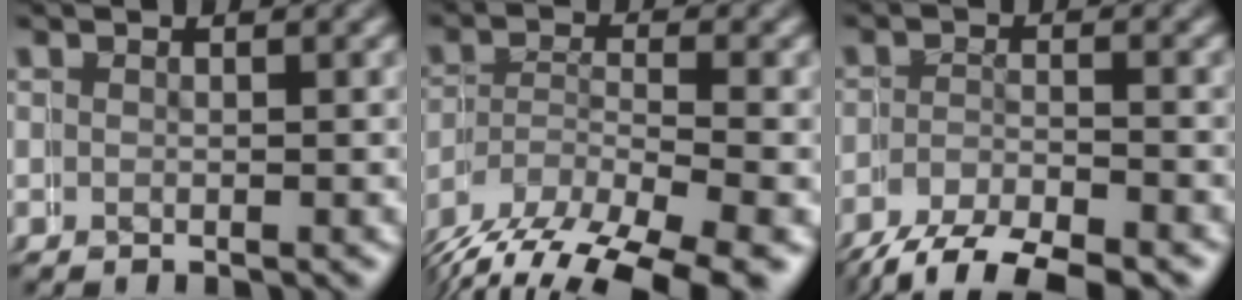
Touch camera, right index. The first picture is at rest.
{"total": 9.1, "force": [-4.9, 5.9, 4.9], "torque": [-0.098, -0.035, -0.065]}
{"total": 5.8, "force": [-4.5, 2.9, 2.1], "torque": [-0.046, -0.018, -0.063]}